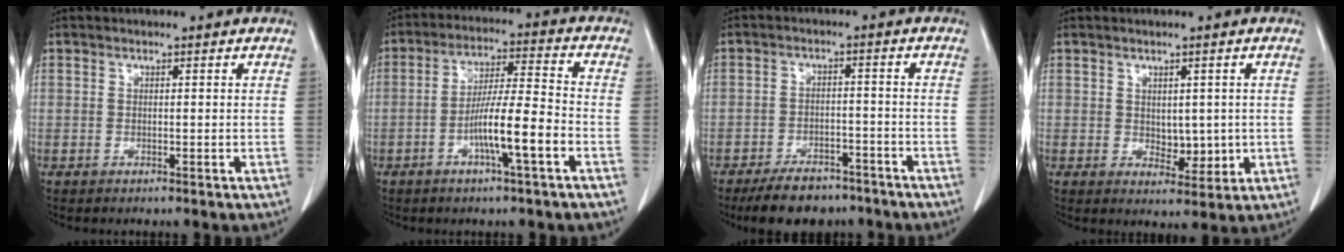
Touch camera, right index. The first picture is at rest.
{"total": 9.6, "force": [-3.7, 0.2, 8.9], "torque": [-0.163, 0.005, -0.067]}
{"total": 8.7, "force": [-7.0, 3.8, 3.4], "torque": [-0.051, -0.001, -0.110]}
{"total": 4.1, "force": [0.0, 2.4, 3.3], "torque": [-0.040, -0.006, 0.011]}